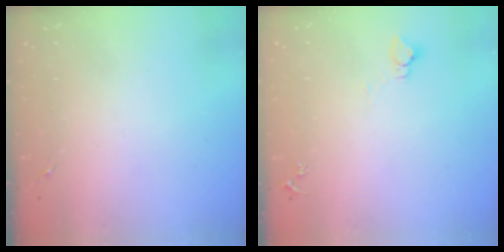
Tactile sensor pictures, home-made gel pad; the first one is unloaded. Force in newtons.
{"total": 2.7, "press": 2.7, "slide": 0.1}